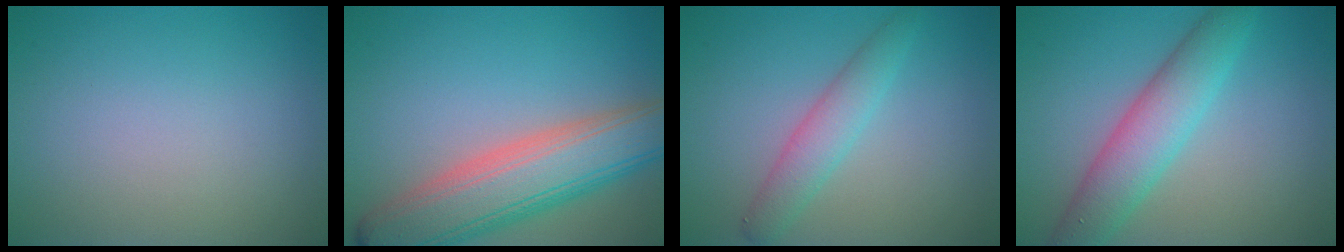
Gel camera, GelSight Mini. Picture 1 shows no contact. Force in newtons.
{"total": 8.7, "press": 8.7, "slide": 0.5}
{"total": 2.8, "press": 2.8, "slide": 0.1}
{"total": 5.4, "press": 5.4, "slide": 0.0}